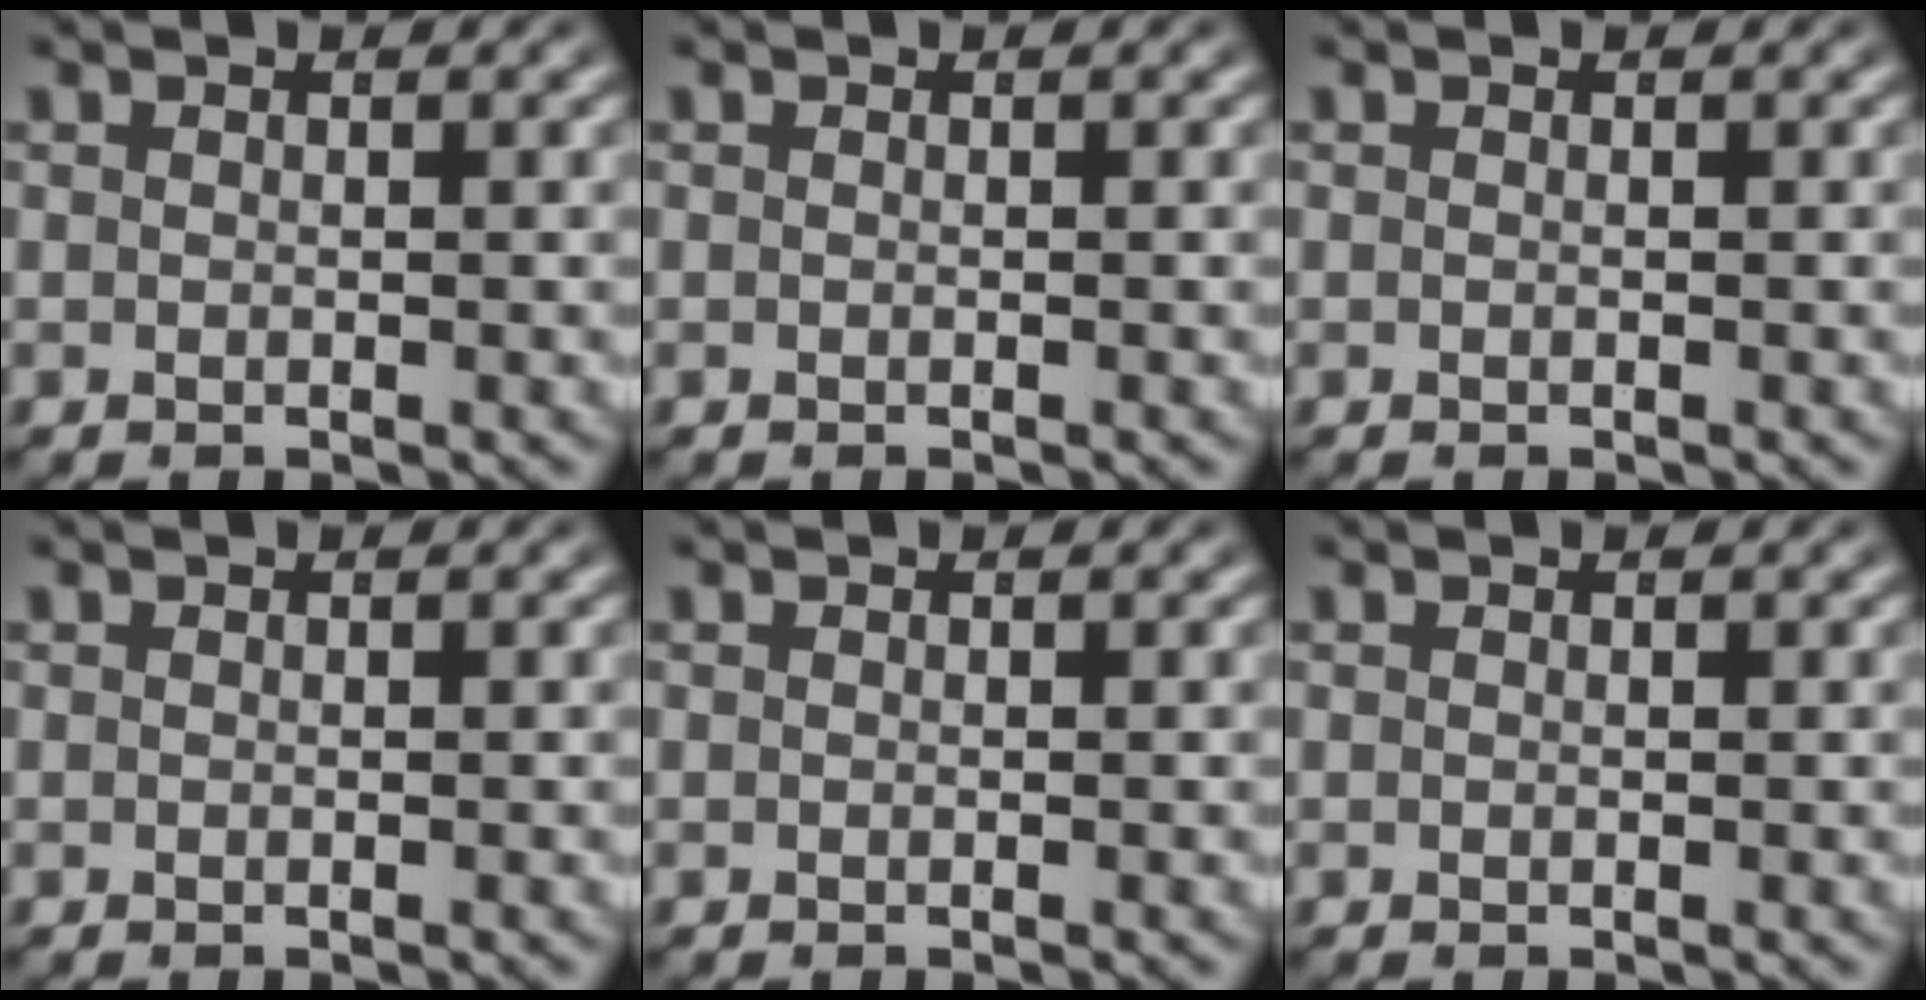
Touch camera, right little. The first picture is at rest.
{"total": 0.0}
{"total": 0.0}
{"total": 0.0}
{"total": 0.0}
{"total": 0.0}